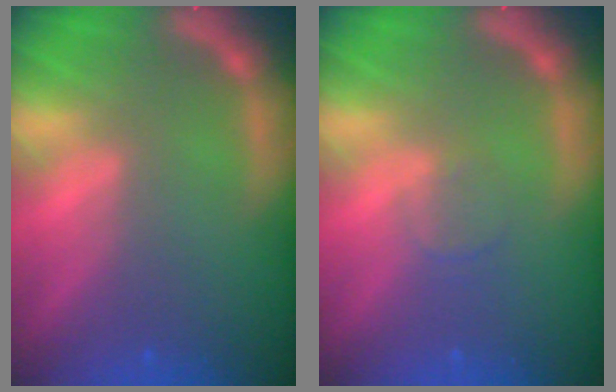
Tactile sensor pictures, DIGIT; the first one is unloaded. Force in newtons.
{"total": 1.4}